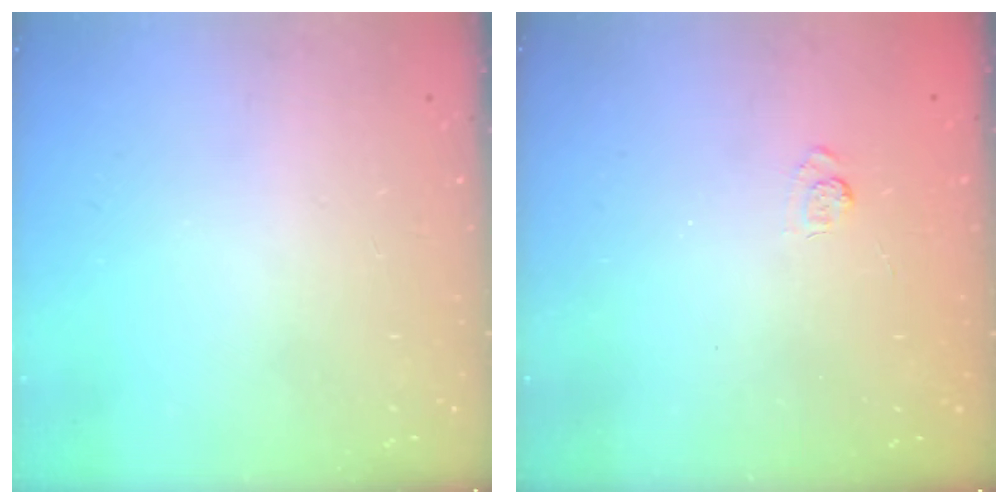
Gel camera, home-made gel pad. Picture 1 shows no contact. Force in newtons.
{"total": 2.5, "press": 2.1, "slide": 1.4}